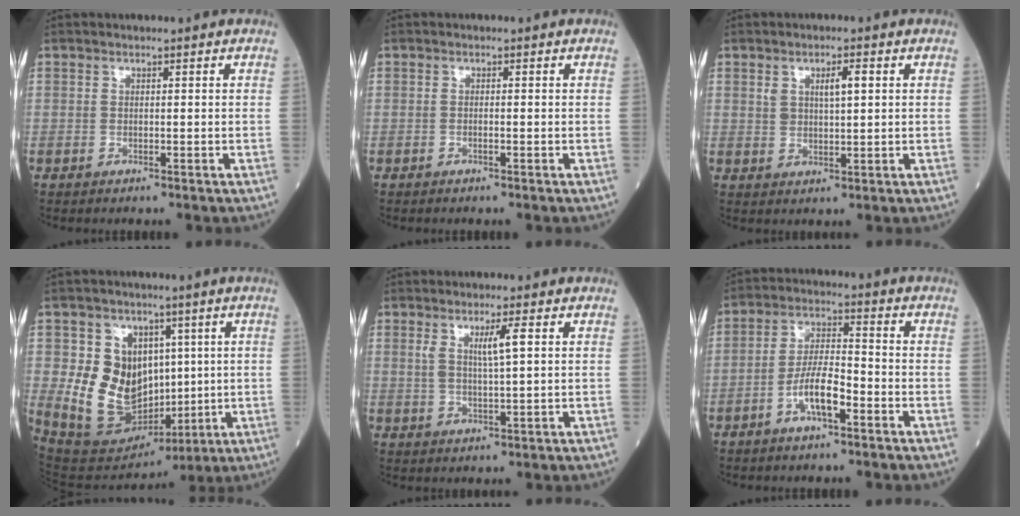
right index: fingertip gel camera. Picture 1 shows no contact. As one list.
[{"total": 0.6, "force": [-0.2, 0.0, 0.5], "torque": [-0.014, 0.000, -0.003]}, {"total": 3.9, "force": [1.5, 1.3, 3.4], "torque": [-0.061, 0.005, 0.028]}, {"total": 13.6, "force": [1.7, 10.8, 8.1], "torque": [-0.161, 0.020, 0.059]}, {"total": 4.4, "force": [1.5, 0.1, 4.1], "torque": [-0.075, -0.002, 0.027]}, {"total": 6.9, "force": [-3.1, 1.8, 5.9], "torque": [-0.114, 0.009, -0.060]}]